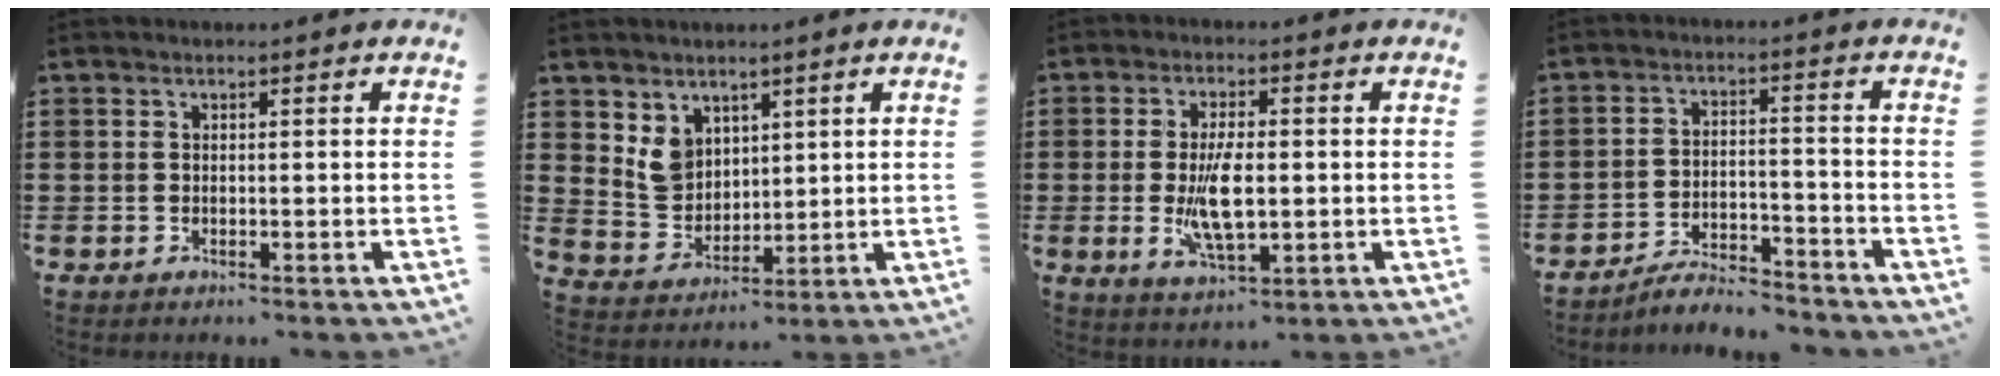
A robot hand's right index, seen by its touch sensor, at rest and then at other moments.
{"total": 5.6, "force": [3.0, 4.4, 1.8], "torque": [-0.056, 0.007, 0.059]}
{"total": 8.1, "force": [-0.6, 3.1, 7.5], "torque": [-0.151, -0.011, -0.017]}
{"total": 4.9, "force": [-4.8, 0.4, 1.1], "torque": [-0.028, 0.004, -0.096]}